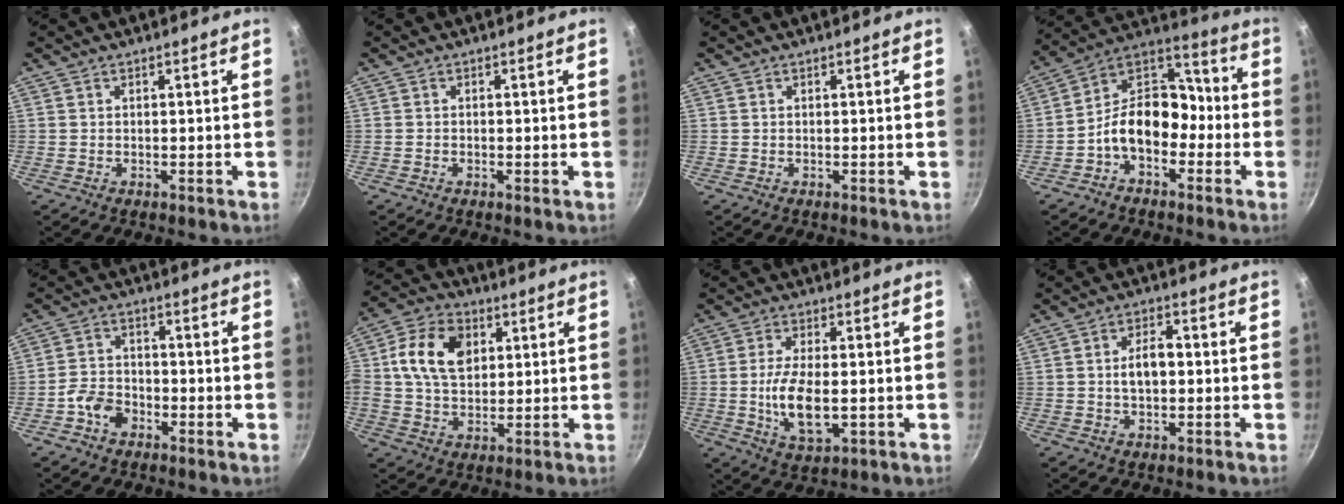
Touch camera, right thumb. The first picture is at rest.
{"total": 0.0}
{"total": 0.0}
{"total": 13.5, "force": [-4.3, 9.4, 8.7], "torque": [-0.100, 0.067, -0.100]}
{"total": 5.5, "force": [-2.8, 3.8, 2.7], "torque": [-0.041, 0.028, -0.059]}
{"total": 13.3, "force": [3.0, 9.4, 8.9], "torque": [-0.149, 0.006, 0.039]}
{"total": 9.7, "force": [-1.2, 4.3, 8.7], "torque": [-0.170, -0.008, -0.020]}
{"total": 5.7, "force": [-0.2, 3.3, 4.7], "torque": [-0.065, 0.020, -0.007]}